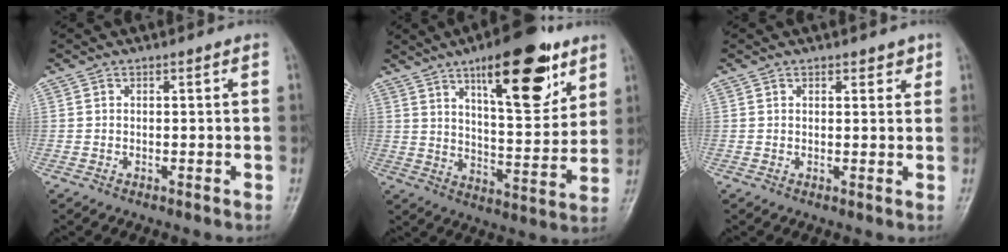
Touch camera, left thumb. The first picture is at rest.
{"total": 19.5, "force": [10.9, 6.8, 14.7], "torque": [-0.178, -0.053, 0.170]}
{"total": 2.3, "force": [1.6, 1.3, 1.0], "torque": [0.005, -0.007, 0.017]}